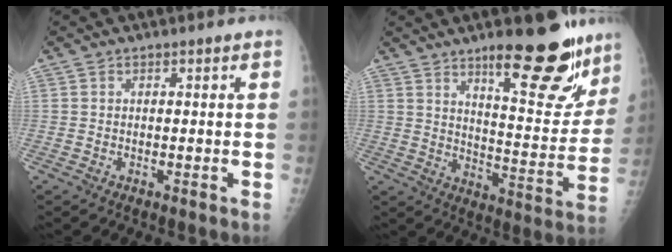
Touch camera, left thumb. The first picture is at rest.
{"total": 18.7, "force": [12.5, 5.2, 12.9], "torque": [-0.129, -0.090, 0.186]}